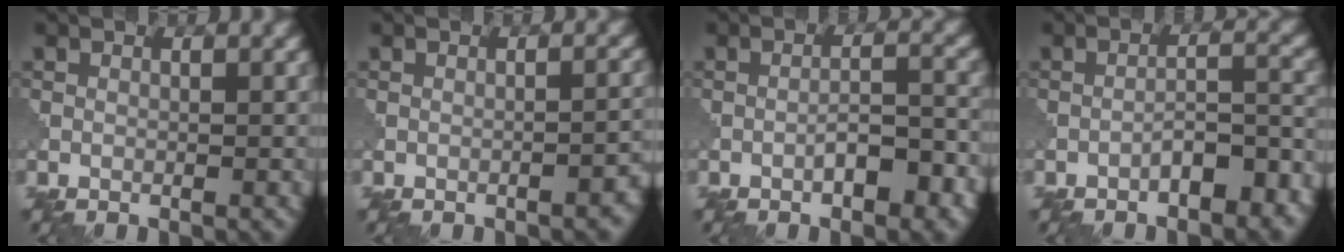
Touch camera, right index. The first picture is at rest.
{"total": 1.8, "force": [-1.1, 0.6, 1.3], "torque": [-0.013, 0.008, -0.014]}
{"total": 3.5, "force": [-1.7, 1.2, 2.8], "torque": [-0.043, 0.009, -0.025]}
{"total": 4.2, "force": [-2.5, 1.5, 3.0], "torque": [-0.042, 0.011, -0.038]}